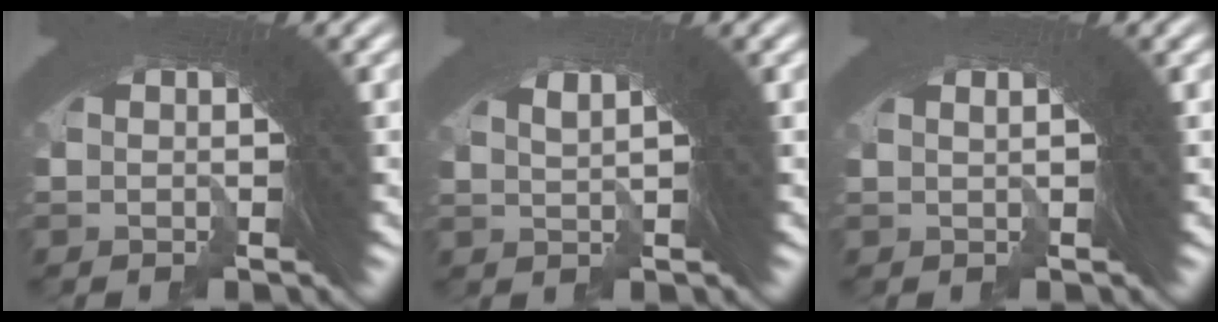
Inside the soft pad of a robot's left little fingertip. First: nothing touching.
{"total": 2.2, "force": [0.1, 1.5, 1.6], "torque": [-0.054, -0.007, 0.001]}
{"total": 0.0}